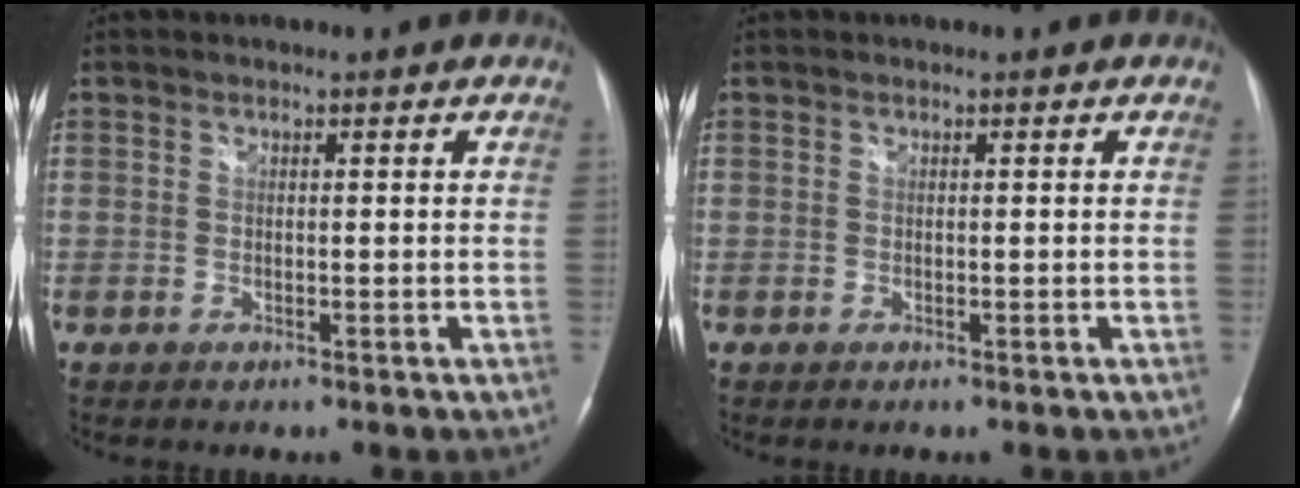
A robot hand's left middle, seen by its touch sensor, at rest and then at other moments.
{"total": 0.0}